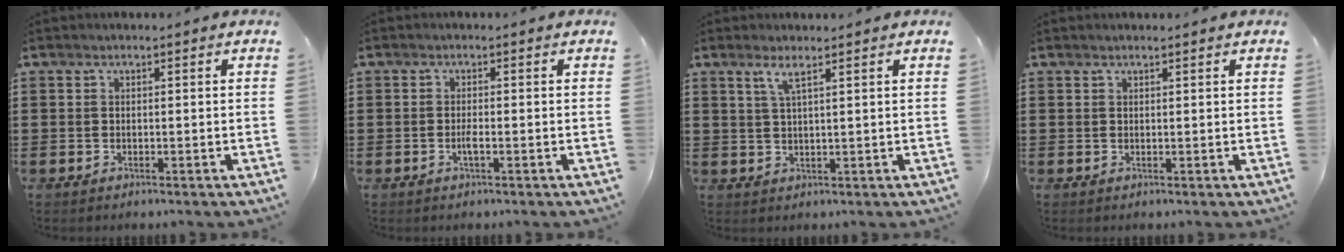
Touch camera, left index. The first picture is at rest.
{"total": 1.5, "force": [-0.5, 0.1, 1.5], "torque": [-0.036, -0.004, -0.011]}
{"total": 2.8, "force": [1.8, 0.0, 2.1], "torque": [-0.048, -0.001, 0.031]}
{"total": 0.6, "force": [0.5, 0.0, 0.4], "torque": [-0.008, -0.001, 0.010]}